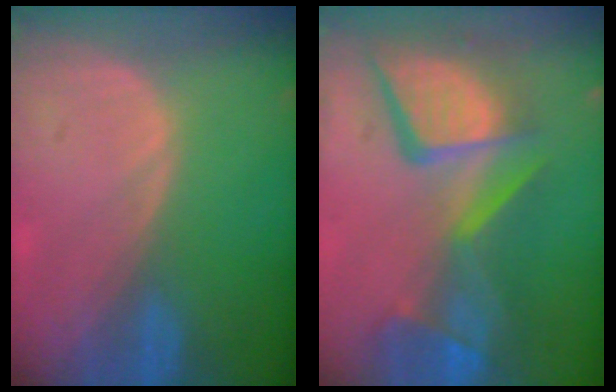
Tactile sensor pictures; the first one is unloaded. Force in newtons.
{"total": 13.9, "press": 11.3, "slide": 8.0}